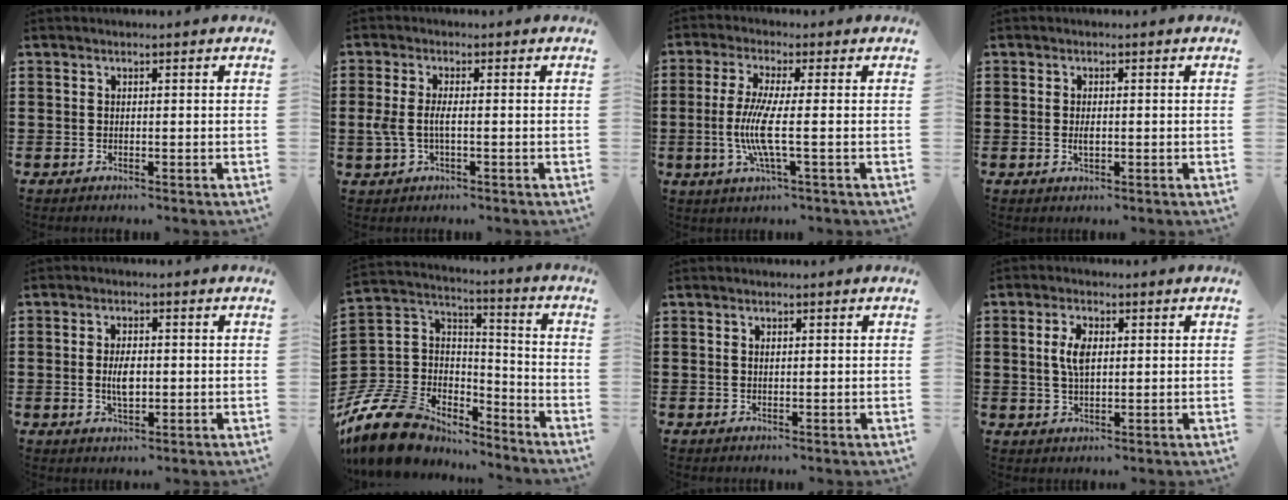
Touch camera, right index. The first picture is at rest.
{"total": 3.2, "force": [-0.6, 1.2, 2.9], "torque": [-0.083, -0.011, -0.020]}
{"total": 7.5, "force": [-1.1, 0.4, 7.4], "torque": [-0.166, -0.024, -0.030]}
{"total": 1.6, "force": [-0.1, 0.7, 1.4], "torque": [-0.027, 0.002, -0.002]}
{"total": 3.9, "force": [-0.2, 1.7, 3.5], "torque": [-0.067, 0.001, -0.003]}
{"total": 13.2, "force": [-10.5, 6.6, 4.6], "torque": [-0.133, 0.026, -0.202]}
{"total": 0.7, "force": [0.2, 0.3, 0.6], "torque": [-0.013, 0.001, 0.003]}
{"total": 4.7, "force": [0.8, 2.2, 4.0], "torque": [-0.084, 0.010, 0.011]}